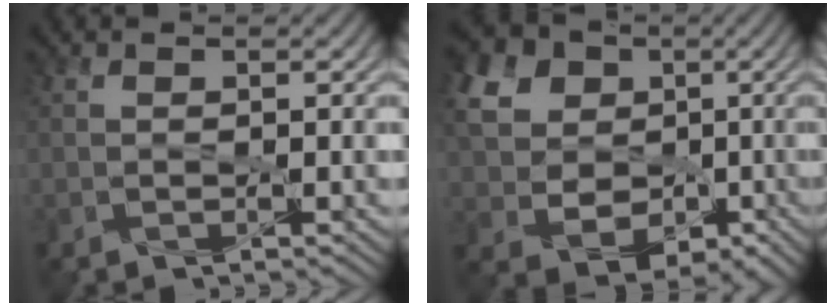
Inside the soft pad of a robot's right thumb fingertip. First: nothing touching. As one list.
[{"total": 14.6, "force": [2.3, 12.4, 7.3], "torque": [-0.237, 0.009, 0.050]}]